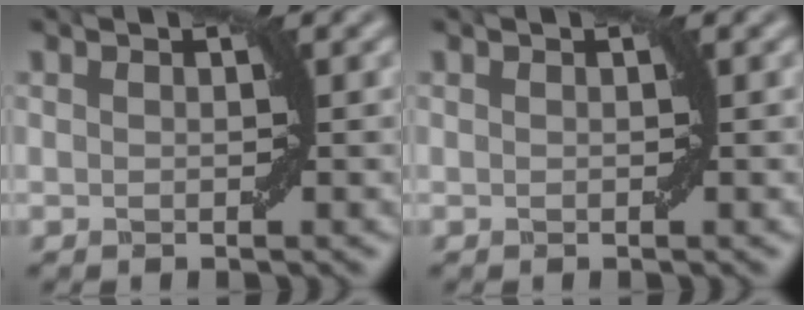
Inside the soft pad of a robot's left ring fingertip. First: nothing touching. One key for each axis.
{"total": 0.0}